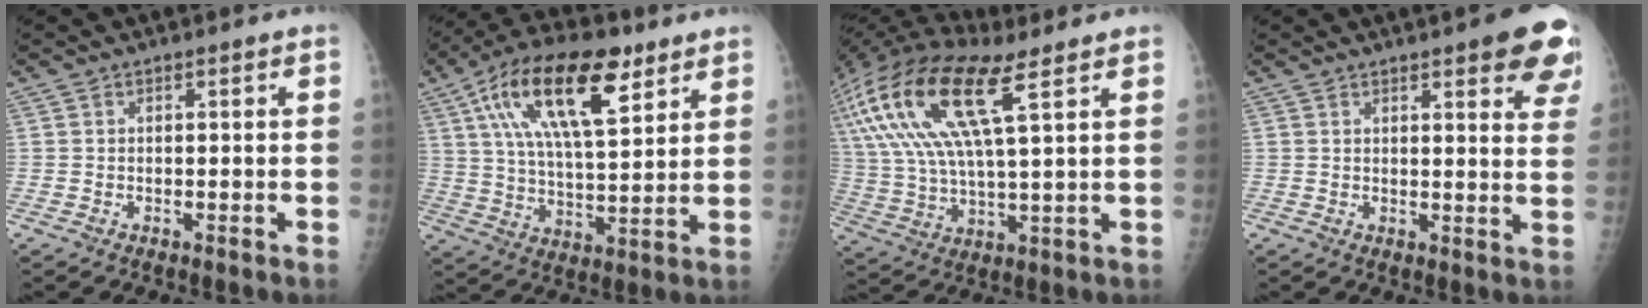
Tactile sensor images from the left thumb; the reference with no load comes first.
{"total": 20.0, "force": [9.4, 8.2, 15.6], "torque": [-0.257, -0.016, 0.164]}
{"total": 22.3, "force": [9.5, 6.7, 19.0], "torque": [-0.412, 0.011, 0.174]}
{"total": 11.5, "force": [6.9, 3.1, 8.7], "torque": [-0.070, -0.026, 0.073]}